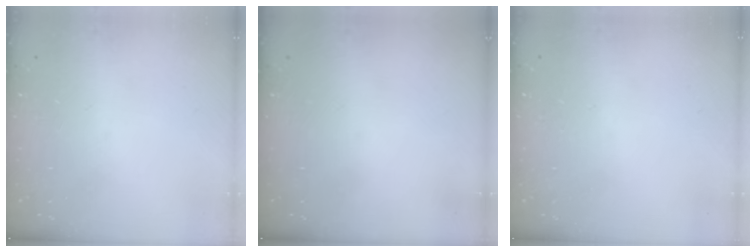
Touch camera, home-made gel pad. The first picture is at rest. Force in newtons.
{"total": 0.0}
{"total": 2.5, "press": 2.5, "slide": 0.2}